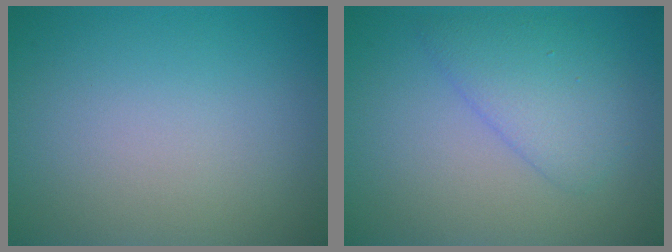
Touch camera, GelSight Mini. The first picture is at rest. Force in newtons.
{"total": 3.3, "press": 3.3, "slide": 0.2}